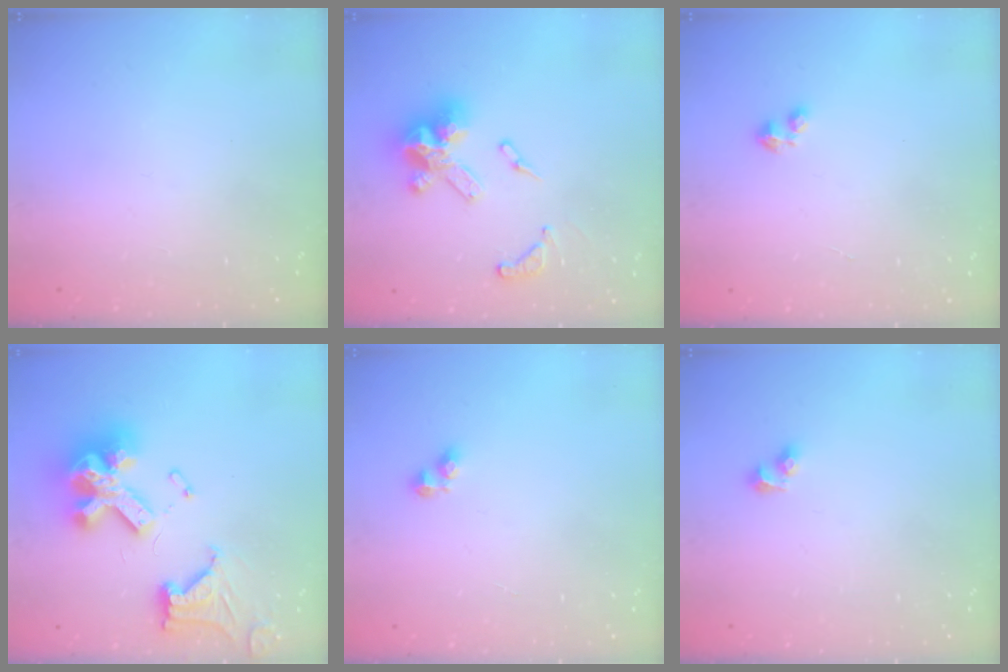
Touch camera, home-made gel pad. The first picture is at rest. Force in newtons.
{"total": 17.1, "press": 17.0, "slide": 2.0}
{"total": 1.8, "press": 1.8, "slide": 0.4}
{"total": 20.1, "press": 20.0, "slide": 2.1}
{"total": 3.2, "press": 3.2, "slide": 0.4}
{"total": 3.5, "press": 3.0, "slide": 1.8}